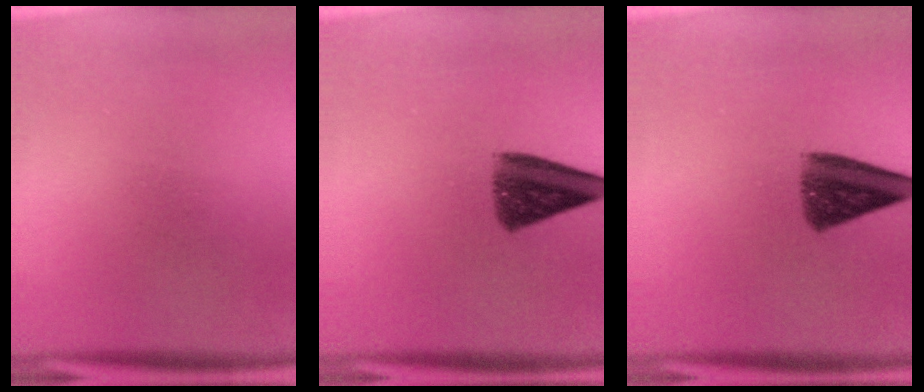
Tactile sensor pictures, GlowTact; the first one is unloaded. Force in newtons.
{"total": 8.8}
{"total": 8.8}